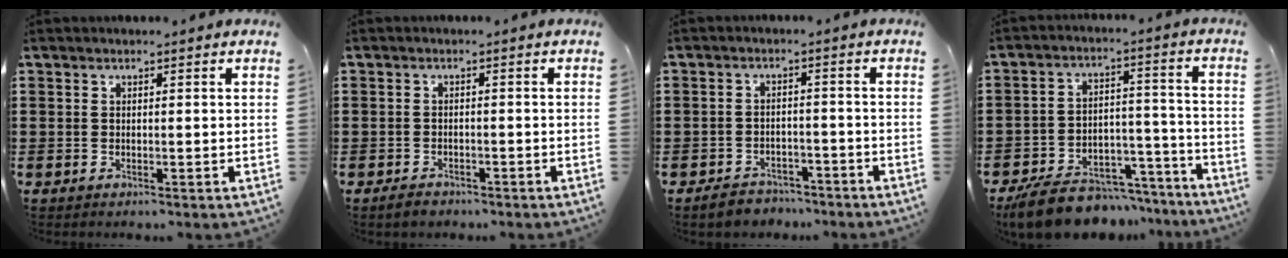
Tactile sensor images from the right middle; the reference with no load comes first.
{"total": 1.5, "force": [-1.3, 0.6, 0.1], "torque": [-0.005, -0.001, -0.029]}
{"total": 3.1, "force": [-2.9, 0.9, -0.2], "torque": [-0.004, 0.002, -0.063]}
{"total": 8.9, "force": [-8.1, 2.9, 2.3], "torque": [-0.035, 0.033, -0.153]}